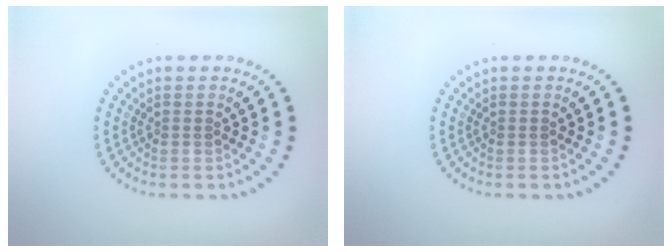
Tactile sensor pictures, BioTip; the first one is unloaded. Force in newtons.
{"total": 0.0}